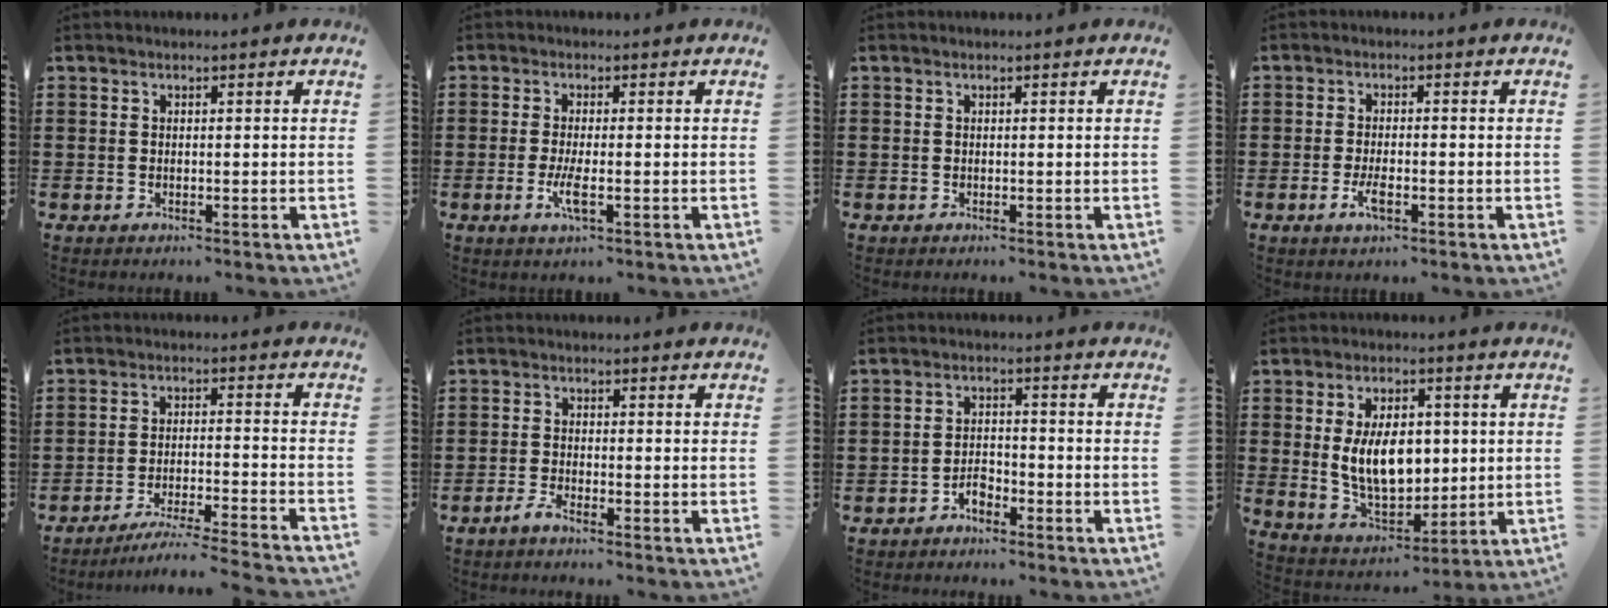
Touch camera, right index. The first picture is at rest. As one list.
[{"total": 3.5, "force": [-1.1, 0.5, 3.3], "torque": [-0.069, -0.008, -0.023]}, {"total": 0.0}, {"total": 3.1, "force": [-1.2, 1.0, 2.6], "torque": [-0.059, -0.005, -0.025]}, {"total": 5.2, "force": [-4.8, -0.6, 1.9], "torque": [-0.039, -0.017, -0.095]}, {"total": 1.7, "force": [-1.6, 0.0, 0.7], "torque": [-0.021, -0.002, -0.032]}, {"total": 2.7, "force": [-2.1, 1.1, 1.2], "torque": [-0.026, 0.006, -0.044]}, {"total": 10.1, "force": [1.1, 6.3, 7.9], "torque": [-0.141, 0.001, 0.013]}]